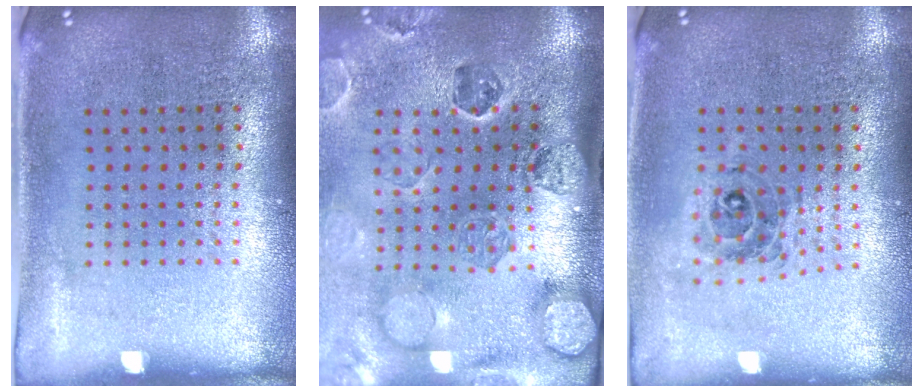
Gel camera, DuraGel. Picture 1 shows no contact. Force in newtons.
{"total": 2.9, "press": 2.7, "slide": 0.9}
{"total": 0.6, "press": 0.6, "slide": 0.2}